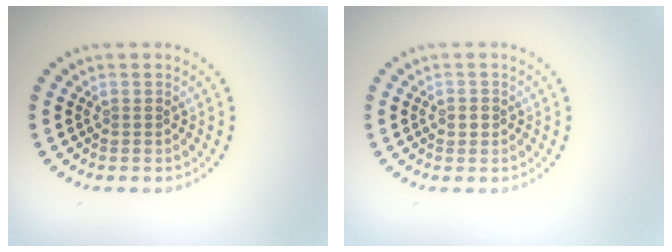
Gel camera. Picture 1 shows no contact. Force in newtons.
{"total": 1.2, "press": 1.1, "slide": 0.3}